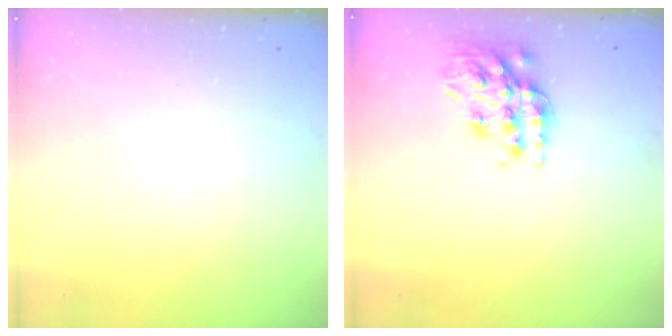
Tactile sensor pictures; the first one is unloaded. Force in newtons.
{"total": 17.5, "press": 17.5, "slide": 1.3}